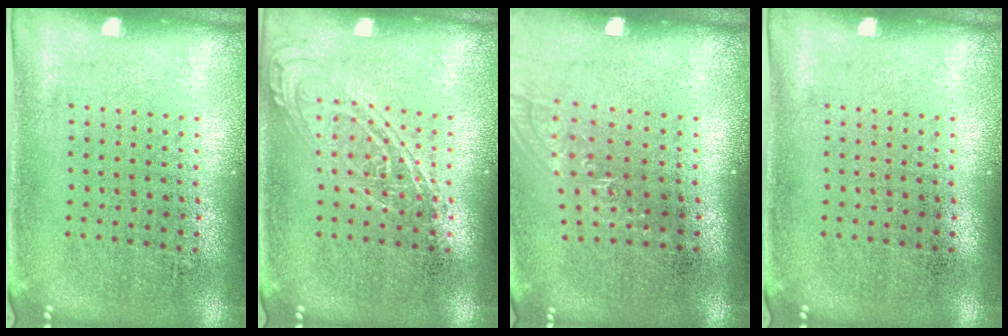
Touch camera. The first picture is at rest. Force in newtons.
{"total": 2.0, "press": 2.0, "slide": 0.2}
{"total": 1.1, "press": 1.0, "slide": 0.5}
{"total": 0.0}